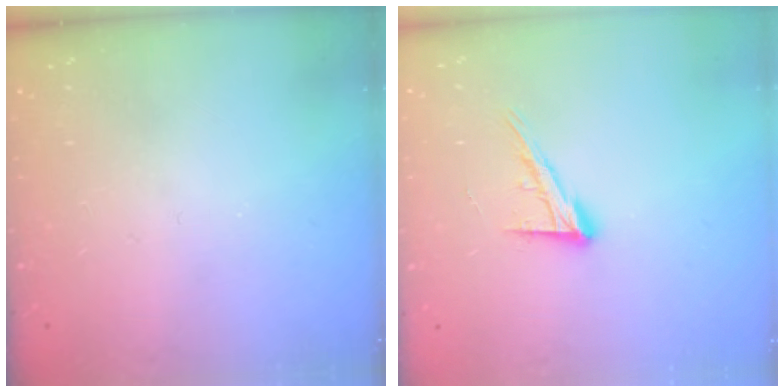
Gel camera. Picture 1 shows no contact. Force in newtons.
{"total": 12.3, "press": 12.0, "slide": 2.5}